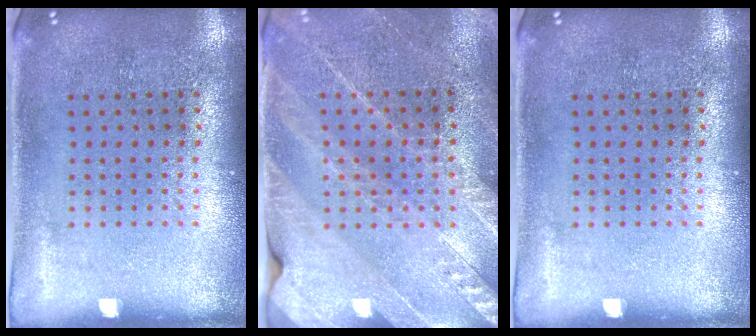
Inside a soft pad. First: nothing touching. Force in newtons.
{"total": 2.6, "press": 2.5, "slide": 0.4}
{"total": 0.0}